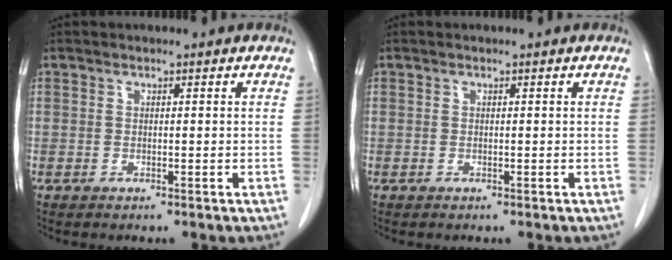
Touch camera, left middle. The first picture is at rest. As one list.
[{"total": 0.0}]